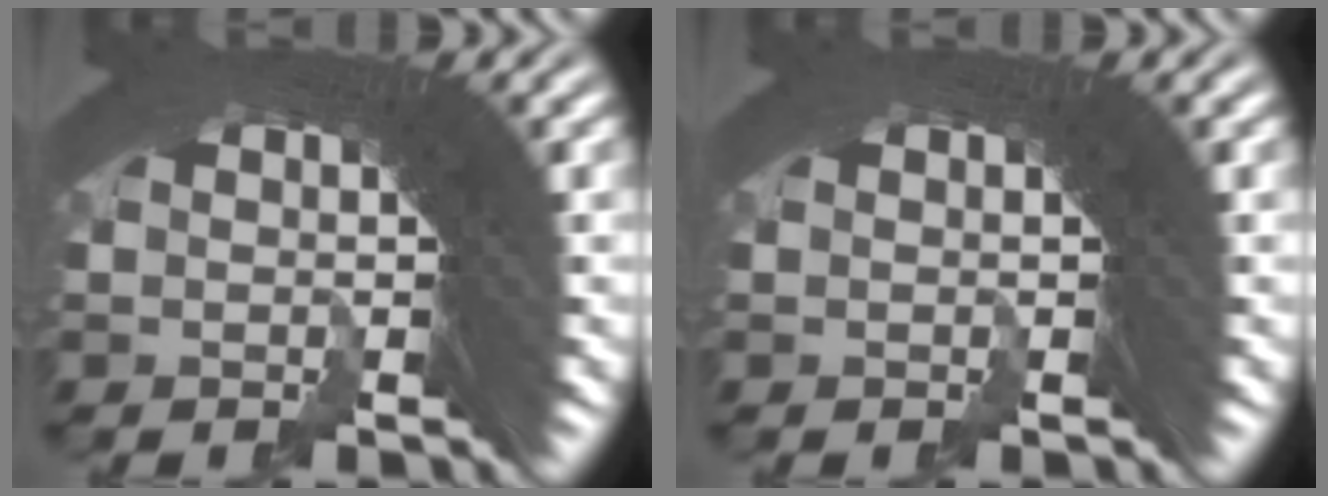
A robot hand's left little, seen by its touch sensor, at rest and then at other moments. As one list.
[{"total": 0.0}]